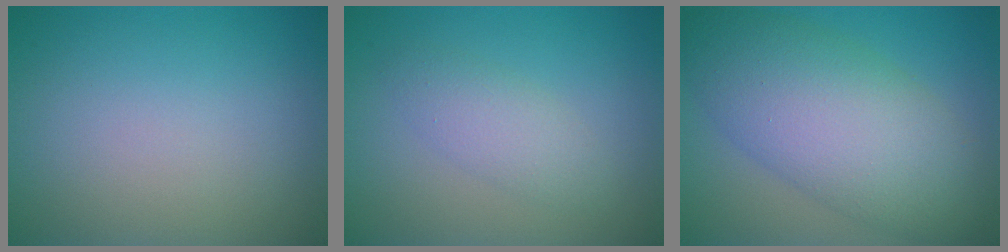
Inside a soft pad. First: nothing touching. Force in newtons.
{"total": 2.3, "press": 2.3, "slide": 0.1}
{"total": 9.5, "press": 9.5, "slide": 0.4}